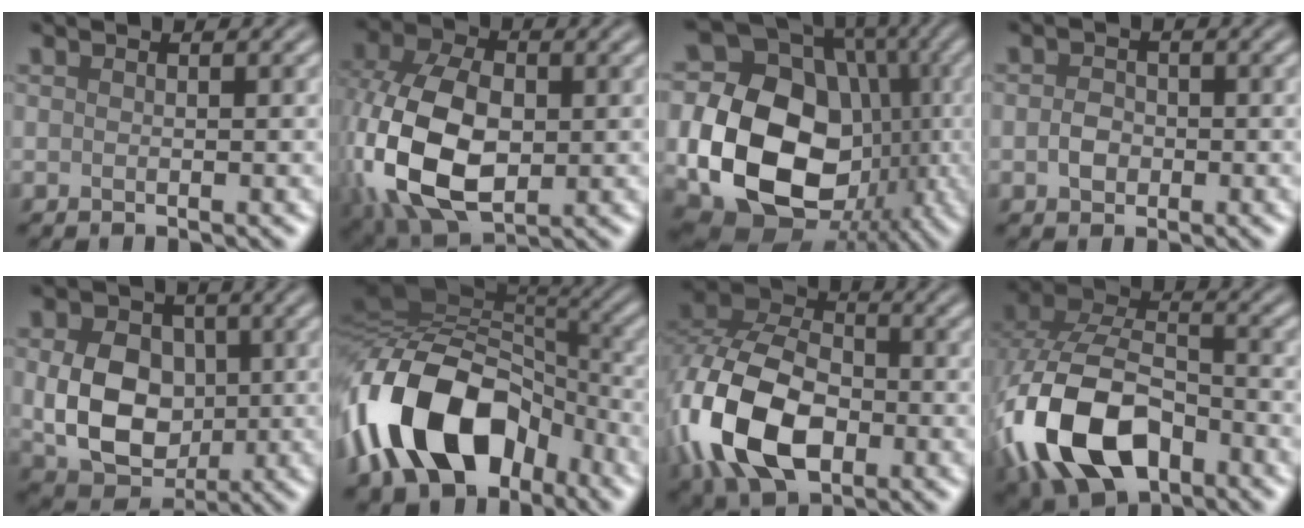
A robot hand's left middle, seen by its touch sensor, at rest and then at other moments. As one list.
[{"total": 13.7, "force": [-1.4, 9.2, 10.1], "torque": [-0.240, -0.017, -0.021]}, {"total": 19.1, "force": [-2.2, 15.5, 10.9], "torque": [-0.195, -0.034, -0.038]}, {"total": 1.7, "force": [-0.4, 1.4, 0.9], "torque": [-0.016, 0.003, -0.012]}, {"total": 8.2, "force": [0.1, 6.3, 5.2], "torque": [-0.109, -0.008, 0.007]}, {"total": 14.2, "force": [-5.7, 9.1, 9.3], "torque": [-0.179, 0.006, -0.104]}, {"total": 12.2, "force": [-4.3, 7.5, 8.7], "torque": [-0.199, -0.010, -0.095]}, {"total": 13.7, "force": [-5.0, 8.5, 9.5], "torque": [-0.216, -0.018, -0.097]}]